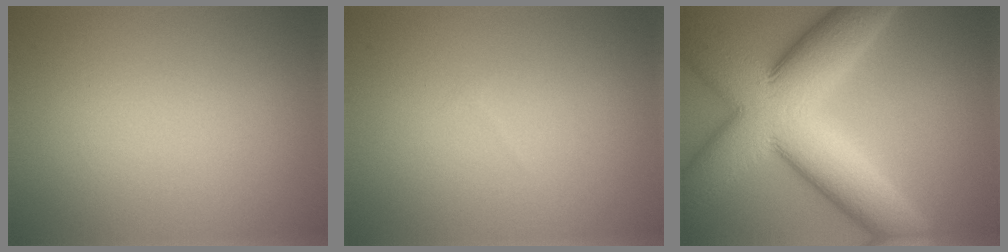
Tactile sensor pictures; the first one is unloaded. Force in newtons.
{"total": 0.0}
{"total": 14.0, "press": 14.0, "slide": 0.3}